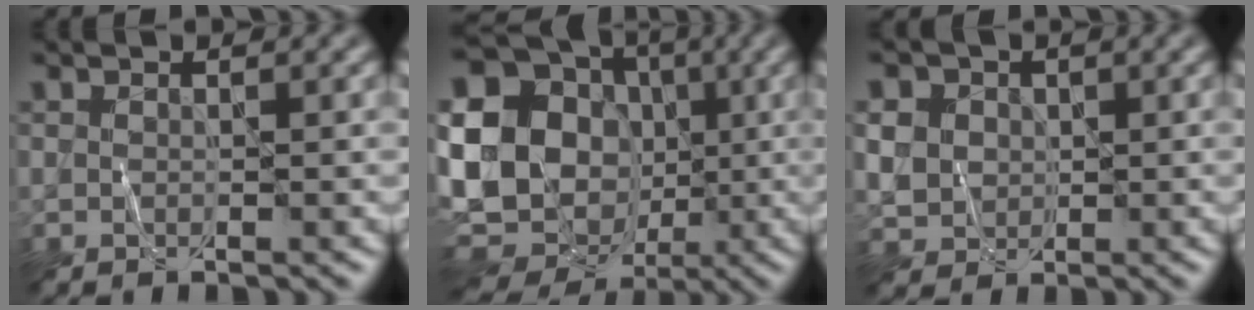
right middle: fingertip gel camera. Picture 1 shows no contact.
{"total": 23.7, "force": [-0.9, 21.6, 9.6], "torque": [-0.207, 0.026, -0.070]}
{"total": 4.7, "force": [1.2, 4.2, 1.8], "torque": [-0.057, 0.014, 0.020]}